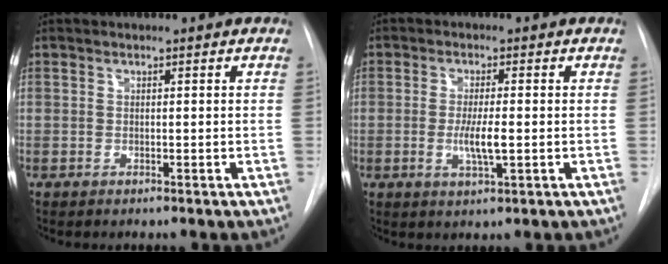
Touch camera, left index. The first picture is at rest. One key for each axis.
{"total": 4.1, "fx": -0.6, "fy": 0.5, "fz": 4.1, "tx": -0.081, "ty": -0.007, "tz": -0.009}